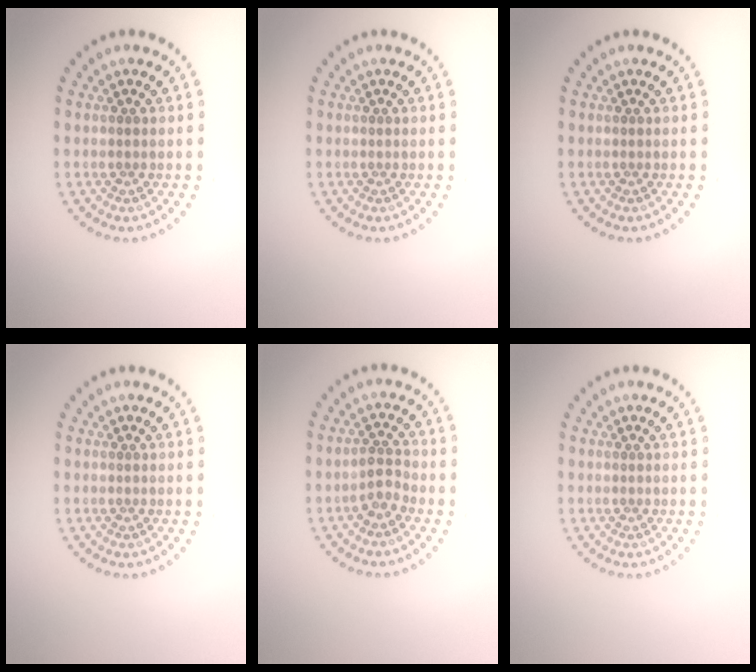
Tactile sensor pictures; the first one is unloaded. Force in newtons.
{"total": 0.0}
{"total": 0.0}
{"total": 0.0}
{"total": 1.7, "press": 1.5, "slide": 0.9}
{"total": 0.0}